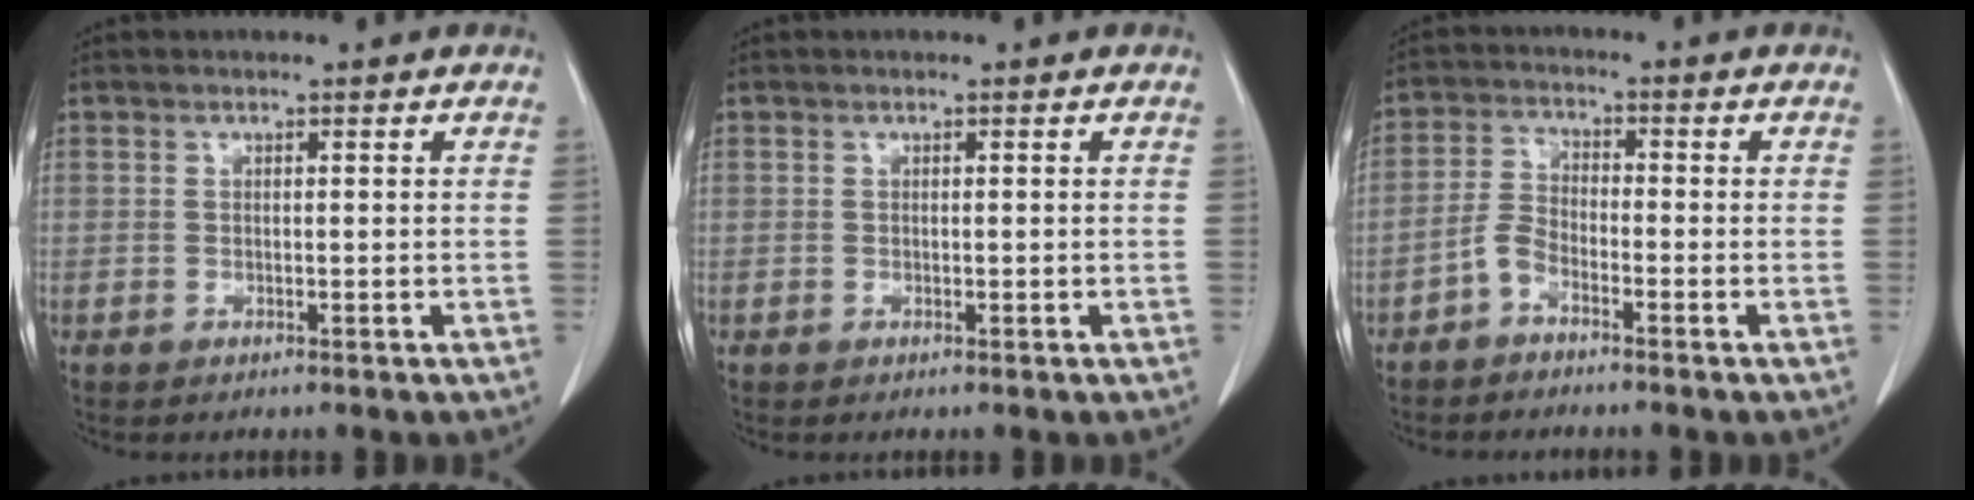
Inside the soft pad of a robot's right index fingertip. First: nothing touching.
{"total": 0.0}
{"total": 3.2, "force": [-2.4, 1.2, 1.7], "torque": [-0.040, 0.005, -0.054]}